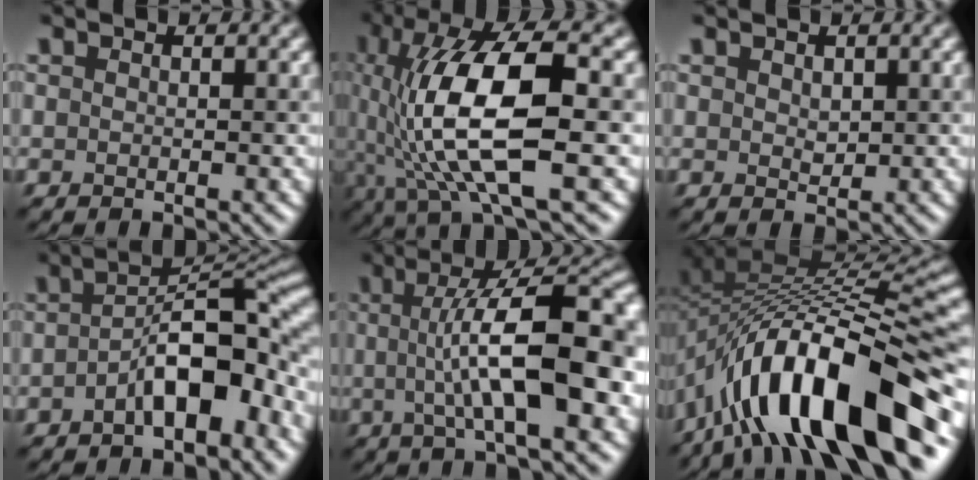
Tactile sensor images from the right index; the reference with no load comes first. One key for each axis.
{"total": 12.1, "fx": -0.5, "fy": 4.0, "fz": 11.4, "tx": -0.221, "ty": 0.007, "tz": -0.008}
{"total": 1.0, "fx": 0.5, "fy": 0.7, "fz": 0.6, "tx": -0.010, "ty": -0.004, "tz": 0.012}
{"total": 7.2, "fx": -2.5, "fy": 3.0, "fz": 6.1, "tx": -0.088, "ty": 0.018, "tz": -0.044}
{"total": 10.8, "fx": 0.0, "fy": 2.9, "fz": 10.4, "tx": -0.142, "ty": 0.013, "tz": -0.007}
{"total": 14.4, "fx": -8.0, "fy": 5.1, "fz": 10.9, "tx": -0.170, "ty": 0.010, "tz": -0.135}